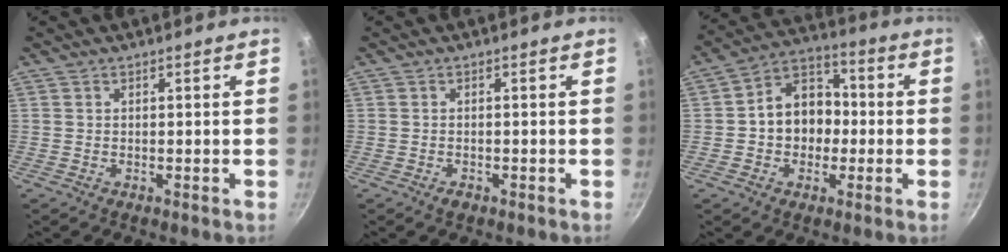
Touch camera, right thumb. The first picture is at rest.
{"total": 1.3, "force": [-0.8, 0.7, 0.8], "torque": [-0.014, 0.004, -0.013]}
{"total": 11.8, "force": [-0.8, 9.4, 7.0], "torque": [-0.061, 0.034, -0.029]}